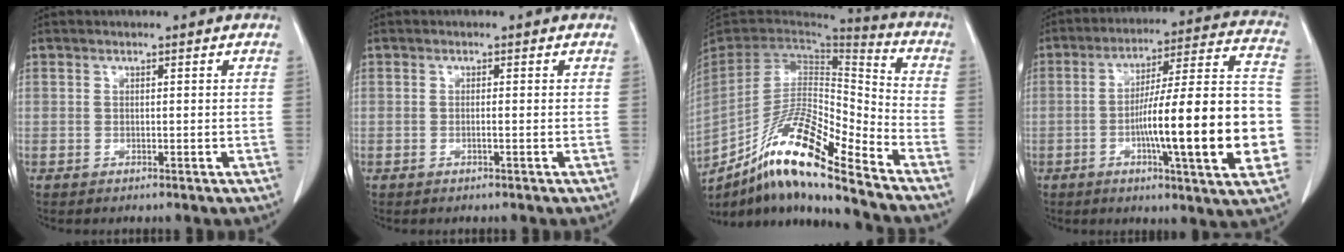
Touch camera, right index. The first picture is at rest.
{"total": 0.7, "force": [-0.2, -0.1, 0.6], "torque": [-0.011, 0.001, -0.003]}
{"total": 18.4, "force": [-12.9, 1.4, 13.0], "torque": [-0.252, -0.013, -0.237]}
{"total": 22.6, "force": [-5.0, 1.6, 22.0], "torque": [-0.275, 0.016, -0.073]}